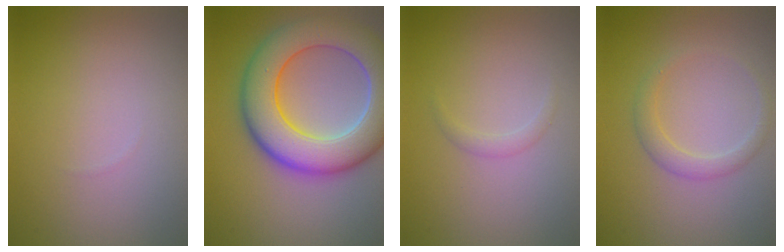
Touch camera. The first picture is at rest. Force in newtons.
{"total": 10.5, "press": 10.5, "slide": 0.6}
{"total": 0.8, "press": 0.8, "slide": 0.0}
{"total": 1.8, "press": 1.8, "slide": 0.0}